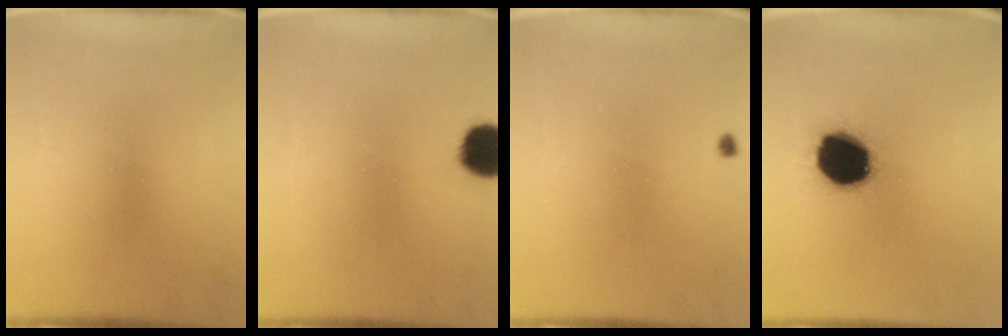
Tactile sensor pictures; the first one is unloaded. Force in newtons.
{"total": 7.8}
{"total": 0.5}
{"total": 19.1}